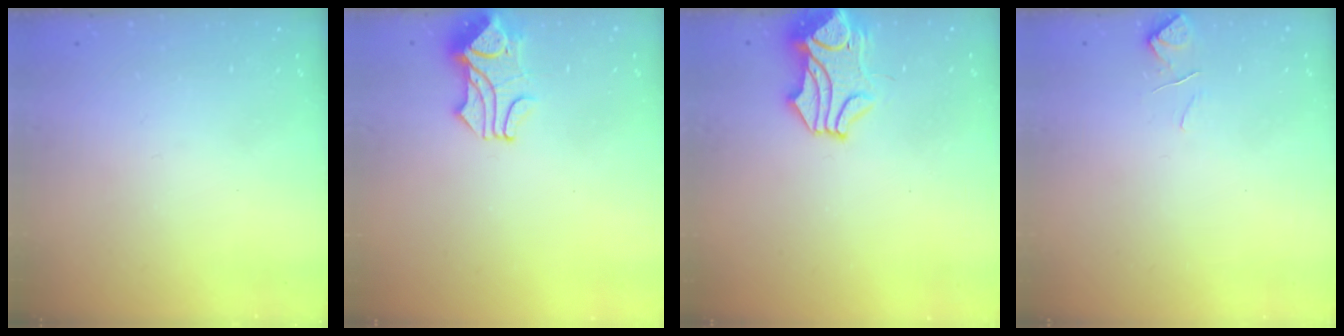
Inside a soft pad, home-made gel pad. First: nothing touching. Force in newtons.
{"total": 1.6, "press": 1.2, "slide": 1.0}
{"total": 1.6, "press": 0.8, "slide": 1.3}
{"total": 0.8, "press": 0.3, "slide": 0.7}